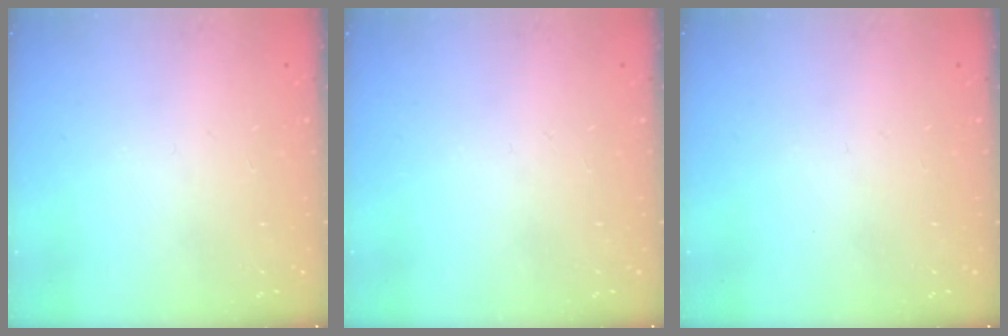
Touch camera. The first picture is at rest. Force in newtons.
{"total": 0.0}
{"total": 0.0}